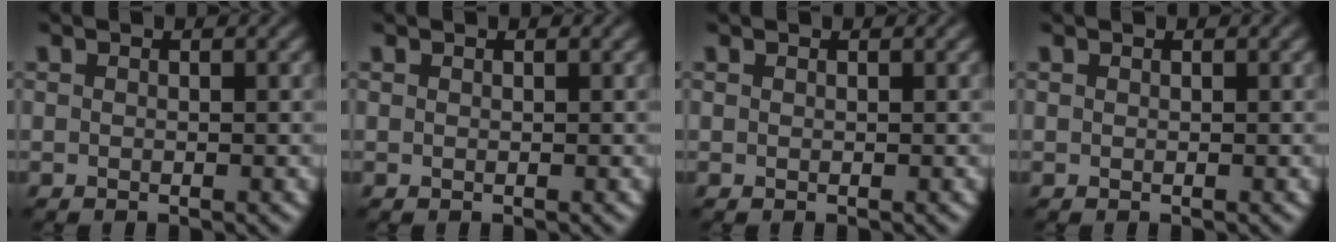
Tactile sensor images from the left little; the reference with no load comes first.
{"total": 0.0}
{"total": 0.0}
{"total": 0.0}